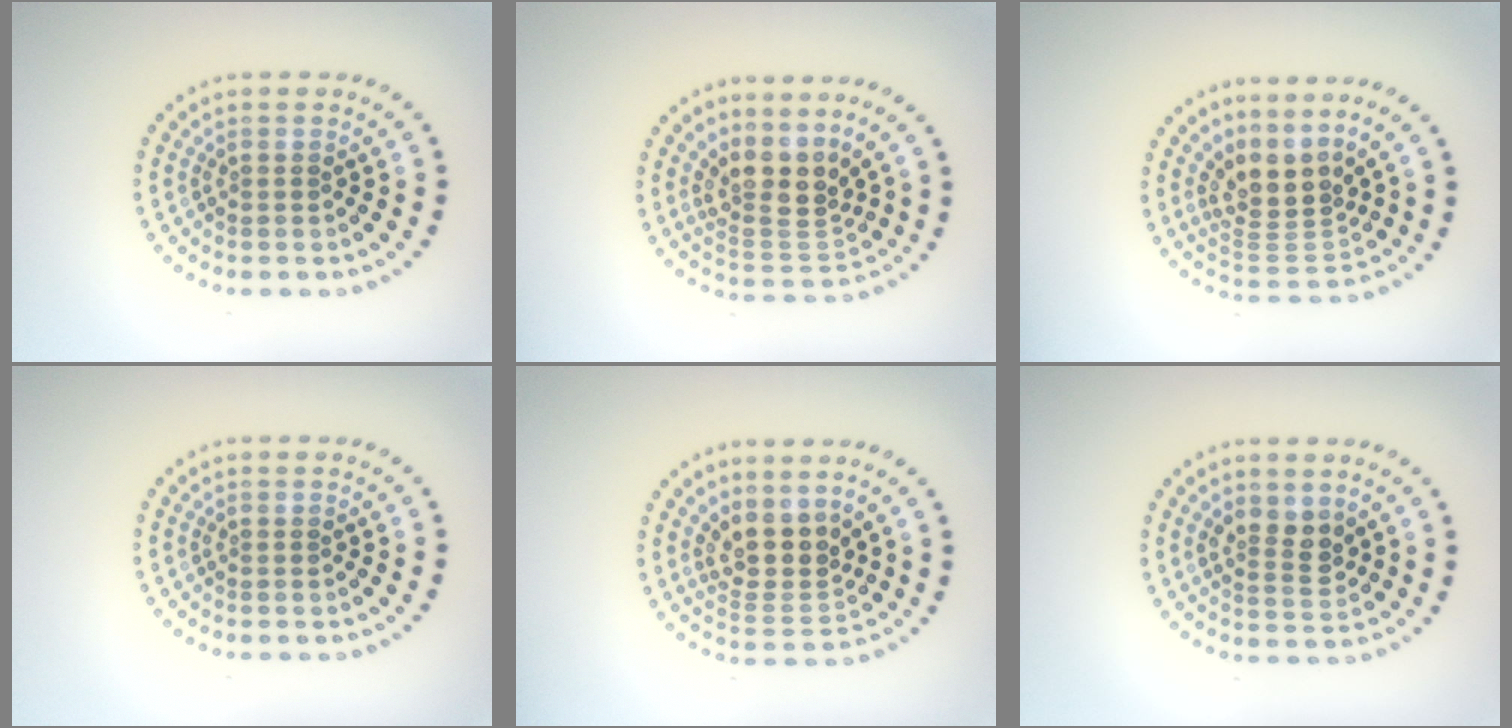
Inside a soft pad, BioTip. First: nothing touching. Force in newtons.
{"total": 3.9, "press": 2.9, "slide": 2.6}
{"total": 3.9, "press": 2.6, "slide": 2.9}
{"total": 0.0}
{"total": 3.8, "press": 3.0, "slide": 2.4}
{"total": 2.6, "press": 2.4, "slide": 0.9}